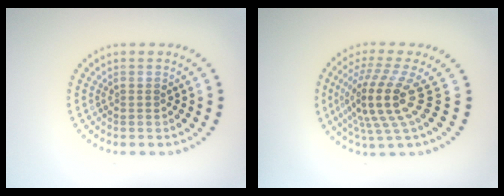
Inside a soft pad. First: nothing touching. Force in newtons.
{"total": 5.2, "press": 3.6, "slide": 3.7}